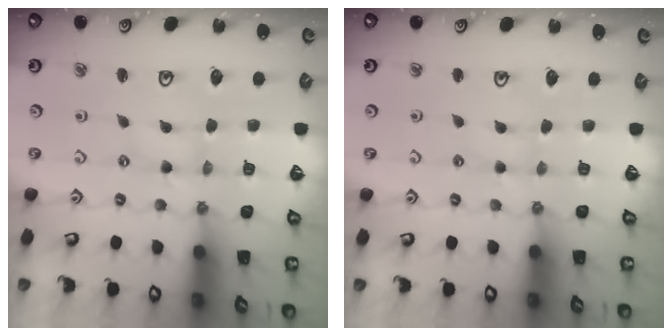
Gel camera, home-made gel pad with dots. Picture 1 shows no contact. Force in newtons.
{"total": 1.5, "press": 1.4, "slide": 0.4}